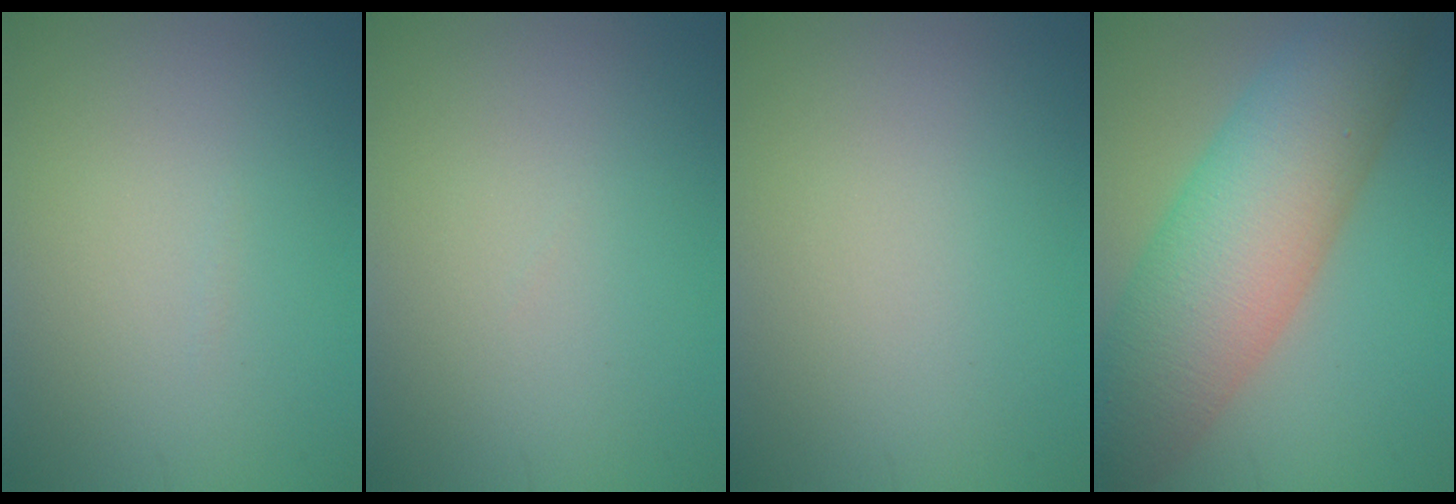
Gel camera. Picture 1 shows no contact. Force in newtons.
{"total": 0.0}
{"total": 0.0}
{"total": 11.2, "press": 11.2, "slide": 0.4}